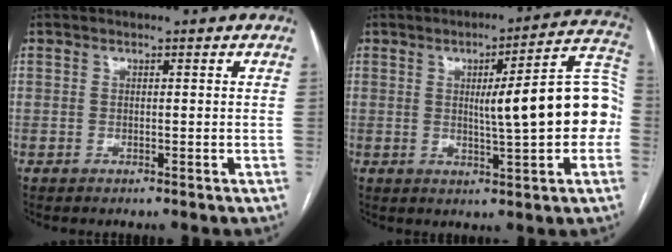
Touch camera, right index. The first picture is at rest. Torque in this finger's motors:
{"motor_torque": [0.72, 0.19, 0.72, 0.13]}